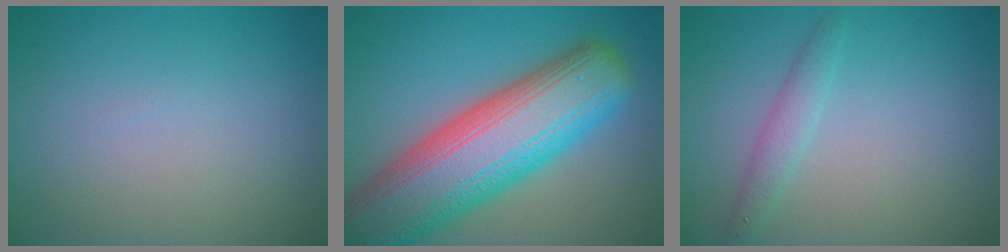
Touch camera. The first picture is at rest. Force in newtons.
{"total": 14.4, "press": 14.4, "slide": 0.6}
{"total": 1.8, "press": 1.8, "slide": 0.0}